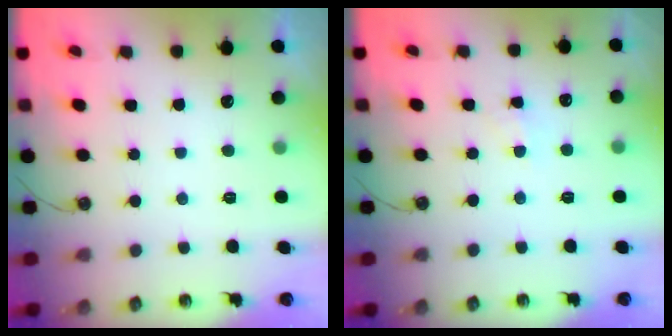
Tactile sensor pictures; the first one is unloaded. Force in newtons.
{"total": 3.4, "press": 3.4, "slide": 0.6}